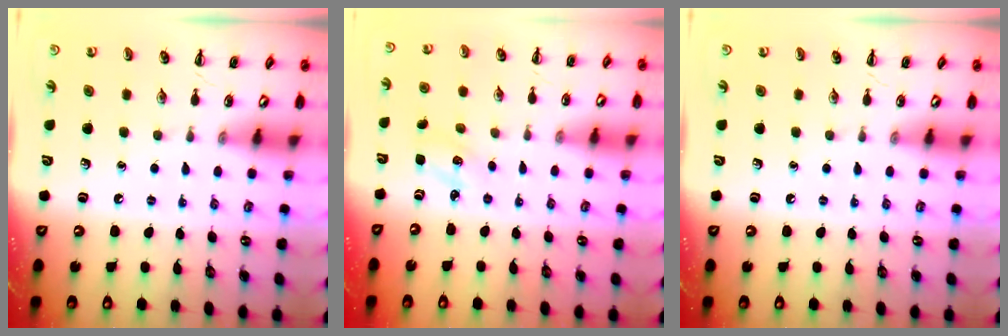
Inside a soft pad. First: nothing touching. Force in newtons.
{"total": 2.5, "press": 2.4, "slide": 0.7}
{"total": 0.0}